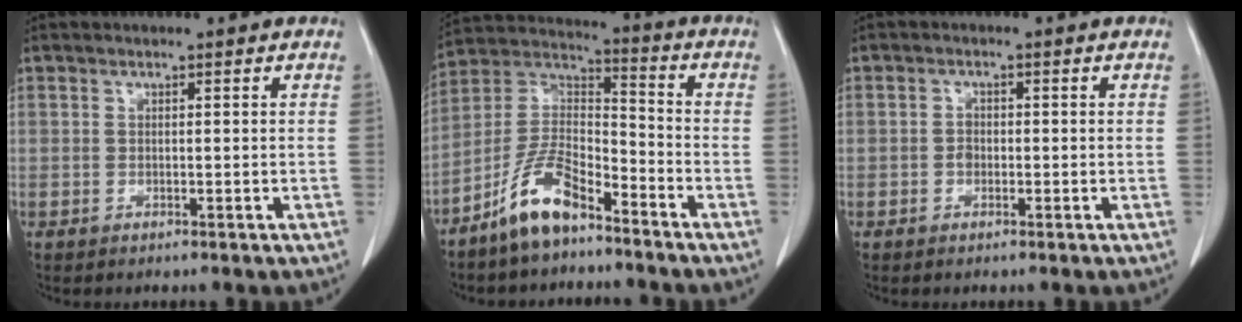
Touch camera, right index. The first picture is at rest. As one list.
[{"total": 10.8, "force": [-7.7, 3.4, 6.7], "torque": [-0.145, 0.012, -0.153]}, {"total": 1.3, "force": [-0.4, 1.0, 0.7], "torque": [-0.011, 0.004, -0.007]}]